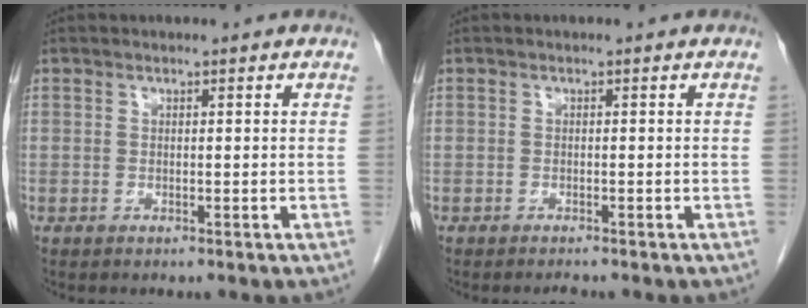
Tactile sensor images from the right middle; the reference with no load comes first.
{"total": 0.8, "force": [-0.7, 0.0, 0.2], "torque": [-0.007, -0.003, -0.008]}